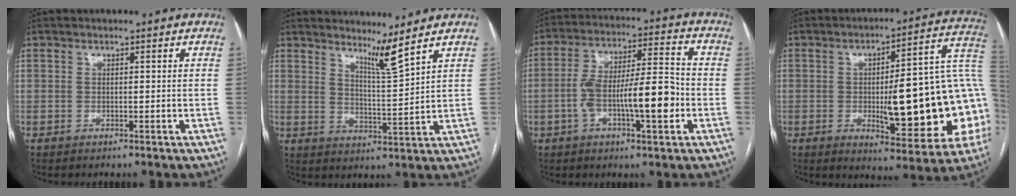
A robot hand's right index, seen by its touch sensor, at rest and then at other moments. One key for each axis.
{"total": 4.8, "fx": 4.0, "fy": -1.3, "fz": 2.3, "tx": -0.044, "ty": -0.031, "tz": 0.075}
{"total": 13.4, "fx": -3.4, "fy": 2.7, "fz": 12.7, "tx": -0.220, "ty": 0.019, "tz": -0.055}
{"total": 24.6, "fx": -2.8, "fy": 5.3, "fz": 23.9, "tx": -0.242, "ty": 0.026, "tz": -0.027}